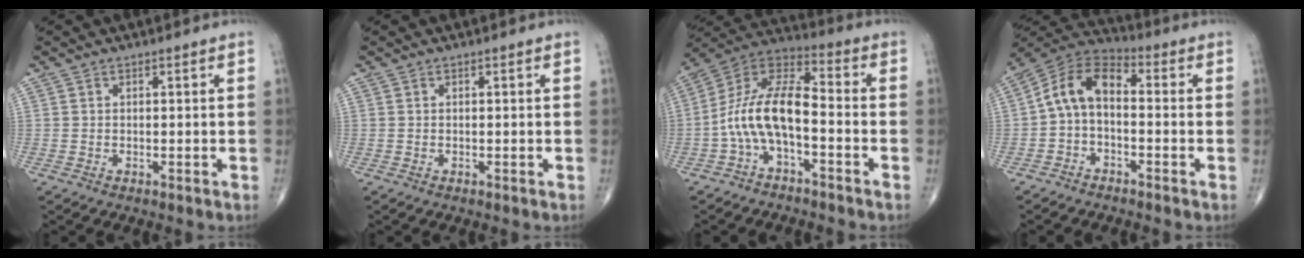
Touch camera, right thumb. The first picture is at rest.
{"total": 0.0}
{"total": 12.5, "force": [-3.6, 5.4, 10.7], "torque": [-0.206, 0.065, -0.076]}
{"total": 9.1, "force": [-0.8, 5.4, 7.3], "torque": [-0.124, 0.036, -0.032]}